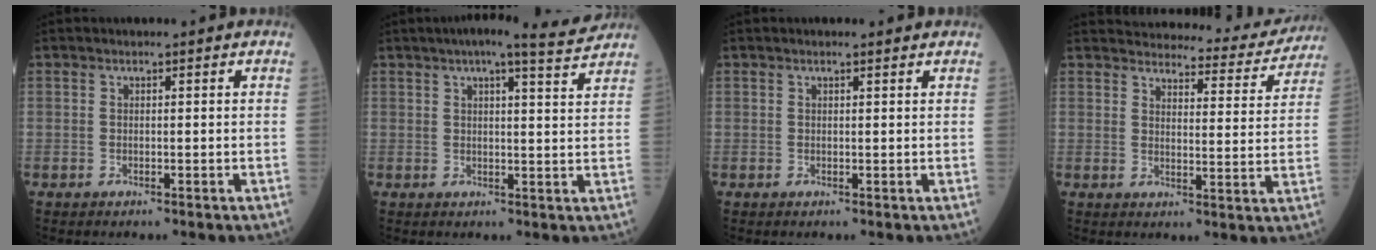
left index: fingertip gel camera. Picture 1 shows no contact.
{"total": 7.8, "force": [6.8, -0.3, 3.7], "torque": [-0.056, 0.006, 0.079]}
{"total": 0.9, "force": [0.8, 0.1, 0.4], "torque": [-0.011, 0.004, 0.011]}
{"total": 17.9, "force": [17.1, 3.7, 3.6], "torque": [-0.030, -0.037, 0.194]}